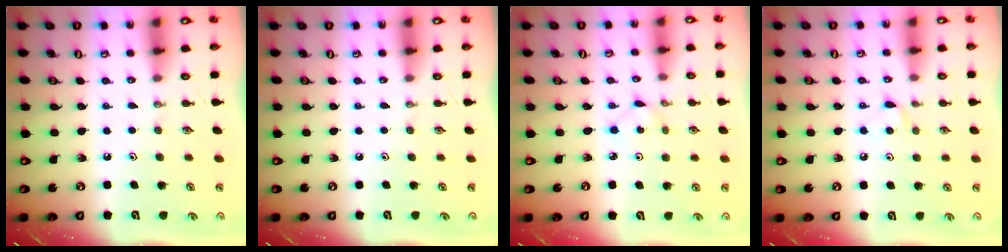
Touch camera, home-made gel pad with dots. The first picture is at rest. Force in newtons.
{"total": 0.0}
{"total": 1.3, "press": 1.2, "slide": 0.1}
{"total": 5.2, "press": 5.1, "slide": 0.6}